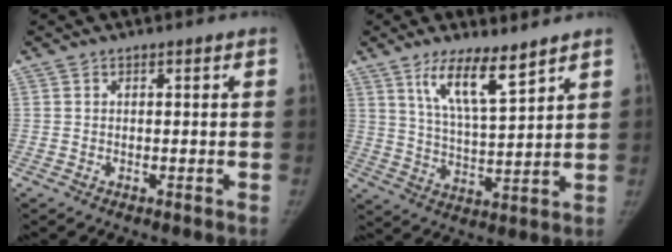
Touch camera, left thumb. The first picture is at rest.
{"total": 9.7, "force": [6.5, 2.1, 6.9], "torque": [-0.116, -0.046, 0.126]}